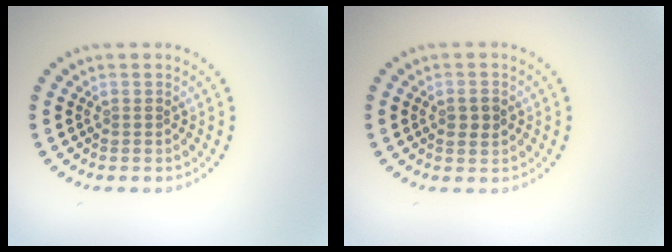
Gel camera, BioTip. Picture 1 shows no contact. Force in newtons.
{"total": 1.6, "press": 1.6, "slide": 0.1}